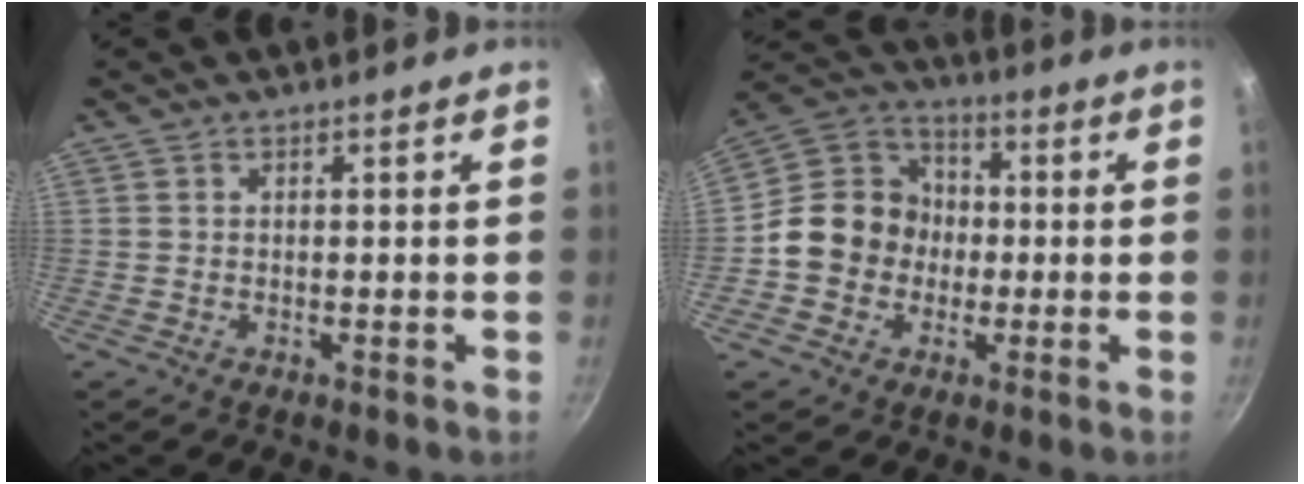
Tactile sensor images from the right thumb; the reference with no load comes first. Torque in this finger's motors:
{"motor_torque": [0.89, 1.90, 0.64, -0.92, 0.20]}